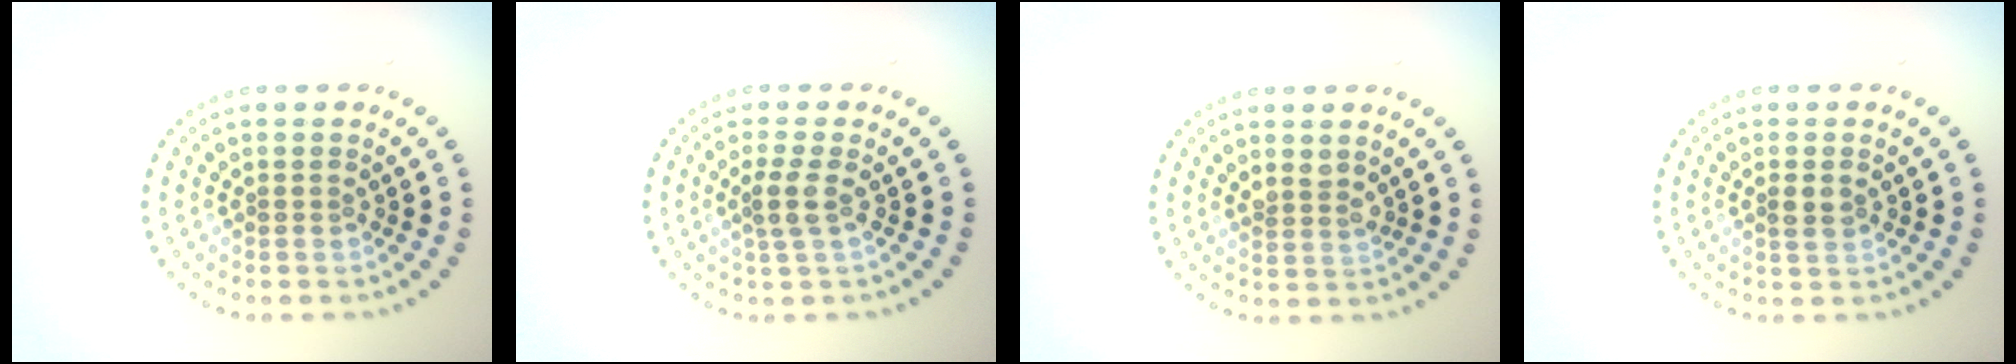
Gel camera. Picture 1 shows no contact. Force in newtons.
{"total": 1.8, "press": 1.5, "slide": 1.0}
{"total": 1.5, "press": 1.3, "slide": 0.9}
{"total": 1.3, "press": 1.3, "slide": 0.3}